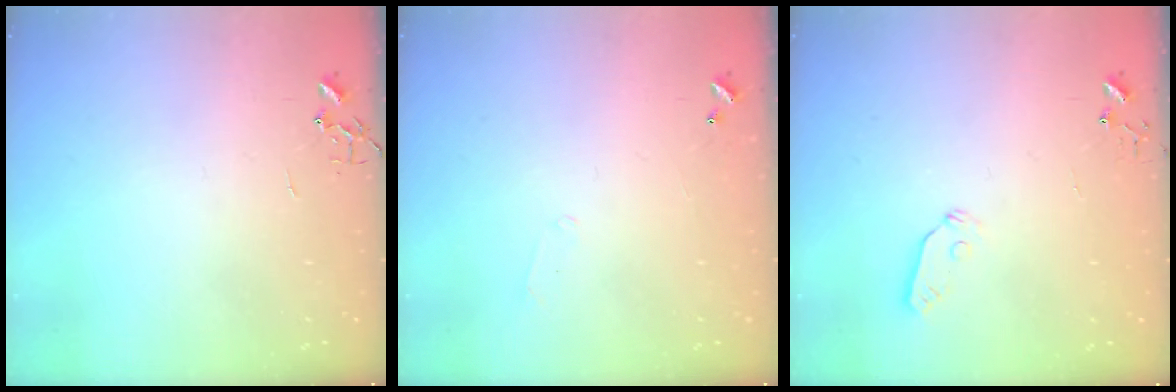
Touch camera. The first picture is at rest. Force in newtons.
{"total": 5.0, "press": 5.0, "slide": 0.9}
{"total": 4.3, "press": 4.3, "slide": 0.3}